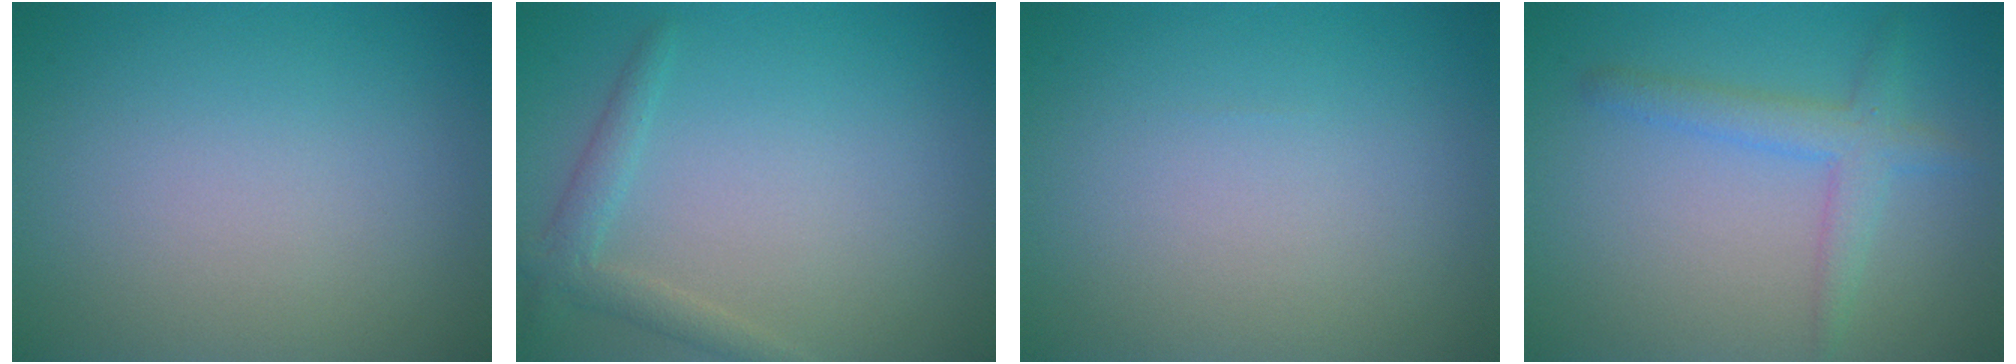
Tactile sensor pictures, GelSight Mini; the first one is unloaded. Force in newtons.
{"total": 2.0, "press": 2.0, "slide": 0.1}
{"total": 0.0}
{"total": 2.9, "press": 2.9, "slide": 0.1}